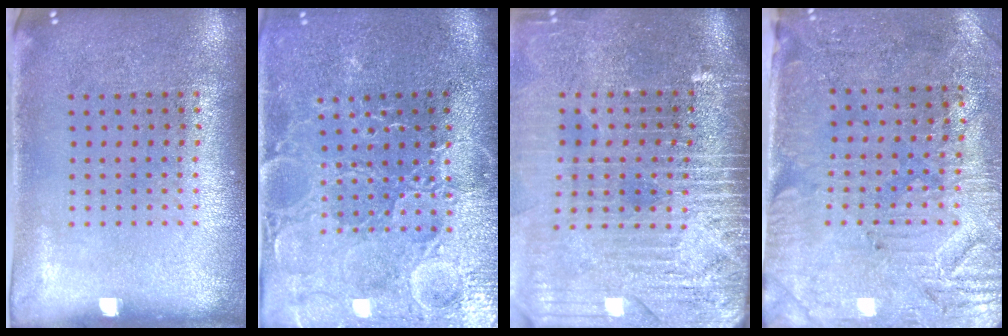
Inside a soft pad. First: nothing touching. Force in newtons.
{"total": 3.7, "press": 3.6, "slide": 0.9}
{"total": 4.5, "press": 3.9, "slide": 2.3}
{"total": 3.1, "press": 2.8, "slide": 1.4}